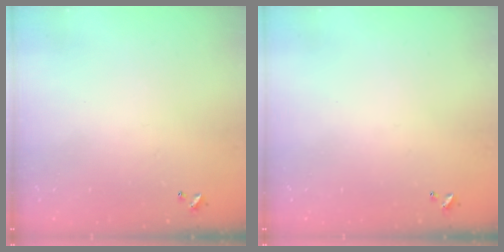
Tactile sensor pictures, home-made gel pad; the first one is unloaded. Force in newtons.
{"total": 0.0}